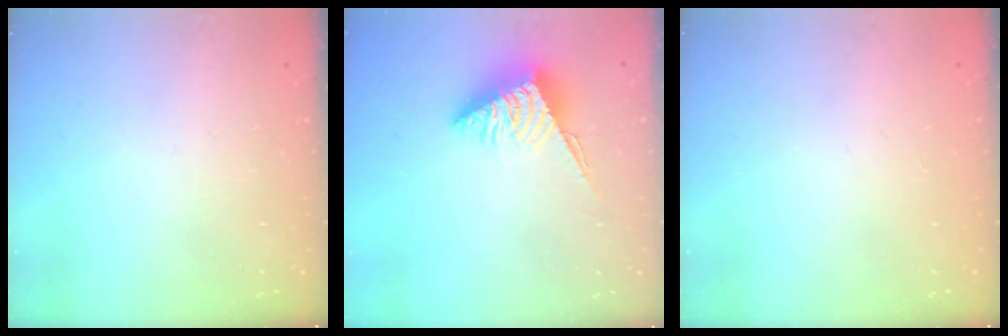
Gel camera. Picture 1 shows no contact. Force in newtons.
{"total": 6.1, "press": 6.1, "slide": 0.5}
{"total": 0.0}